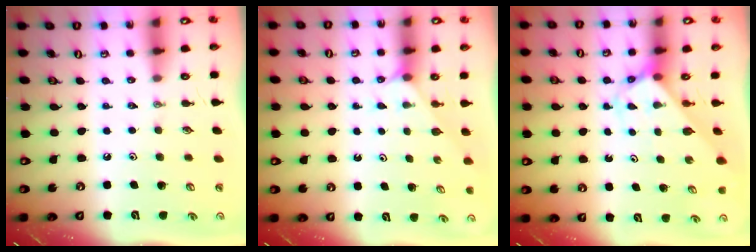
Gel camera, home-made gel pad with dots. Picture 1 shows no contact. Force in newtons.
{"total": 1.7, "press": 1.7, "slide": 0.3}
{"total": 3.0, "press": 3.0, "slide": 0.2}